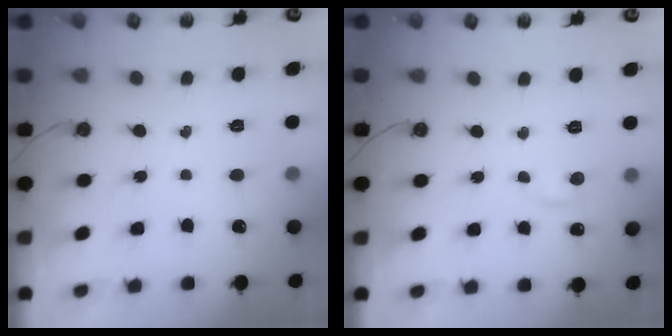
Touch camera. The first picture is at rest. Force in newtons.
{"total": 5.8, "press": 5.8, "slide": 0.6}